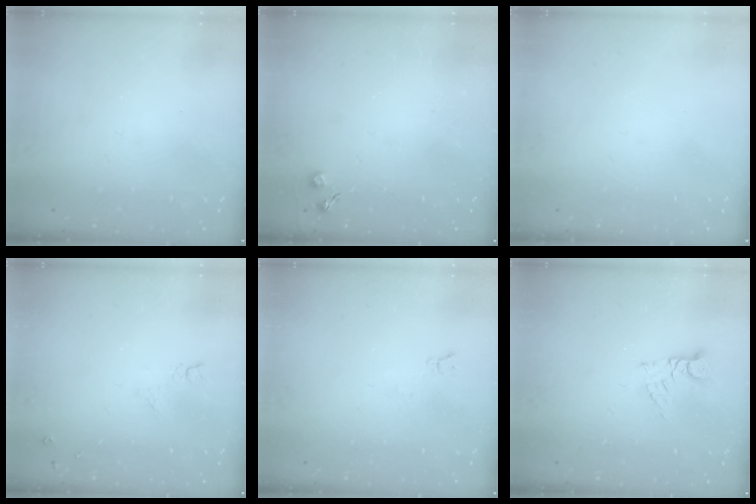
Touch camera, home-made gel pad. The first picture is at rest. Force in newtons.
{"total": 2.3, "press": 2.3, "slide": 0.4}
{"total": 0.0}
{"total": 6.0, "press": 5.9, "slide": 1.0}
{"total": 4.2, "press": 4.2, "slide": 0.7}
{"total": 3.0, "press": 3.0, "slide": 0.5}